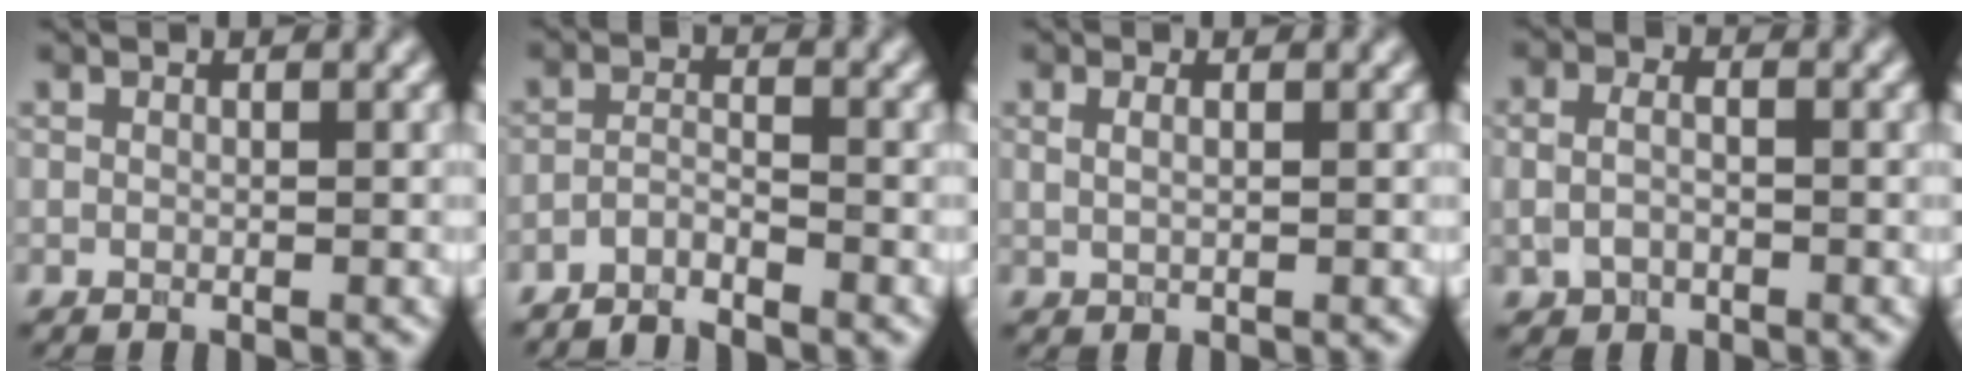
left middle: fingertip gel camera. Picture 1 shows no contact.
{"total": 2.1, "force": [-2.0, 0.2, 0.7], "torque": [-0.014, 0.003, -0.044]}
{"total": 1.5, "force": [0.7, 0.7, 1.1], "torque": [-0.012, -0.003, 0.006]}
{"total": 2.1, "force": [-0.5, 1.5, 1.4], "torque": [-0.031, -0.001, -0.010]}